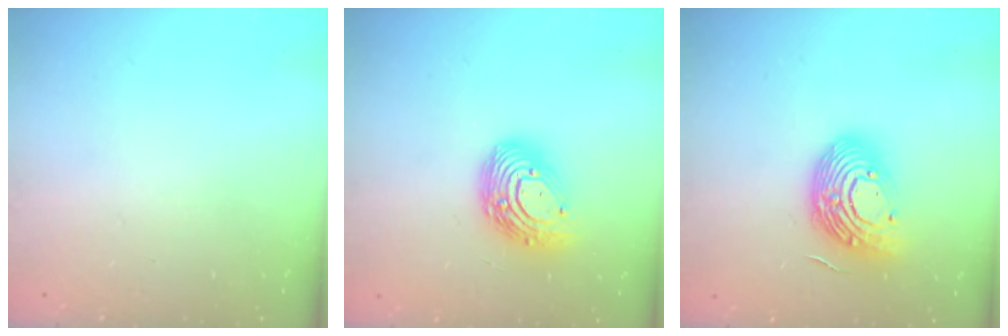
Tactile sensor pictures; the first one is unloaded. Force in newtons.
{"total": 15.3, "press": 15.3, "slide": 1.2}
{"total": 16.1, "press": 16.0, "slide": 1.3}